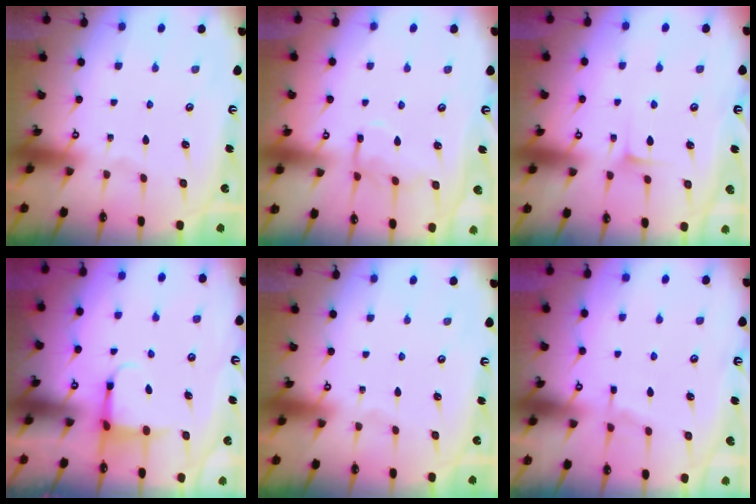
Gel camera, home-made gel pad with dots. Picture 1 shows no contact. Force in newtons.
{"total": 11.6, "press": 11.5, "slide": 0.8}
{"total": 4.5, "press": 4.5, "slide": 0.6}
{"total": 3.9, "press": 3.7, "slide": 1.2}
{"total": 0.0}
{"total": 3.2, "press": 3.2, "slide": 0.5}